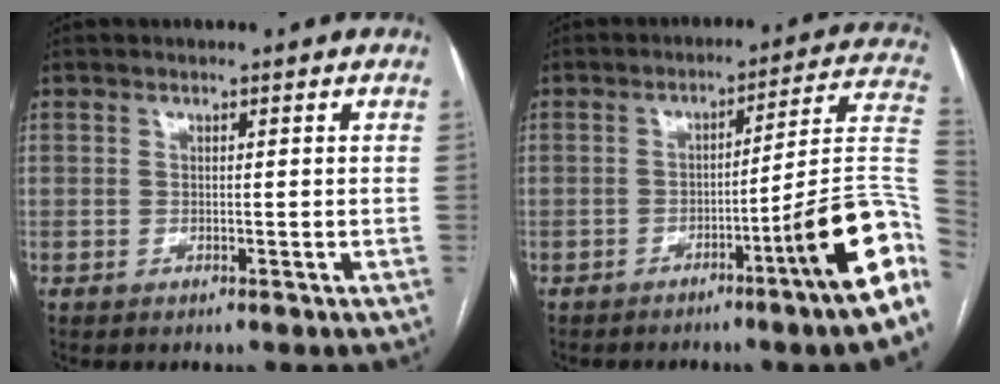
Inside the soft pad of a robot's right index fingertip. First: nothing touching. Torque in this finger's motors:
{"motor_torque": [1.39, -0.75, 0.56, 0.13]}